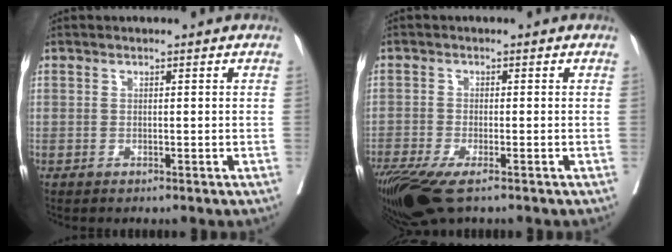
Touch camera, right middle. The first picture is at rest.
{"total": 9.6, "force": [-6.6, 2.7, 6.4], "torque": [-0.120, -0.023, -0.116]}